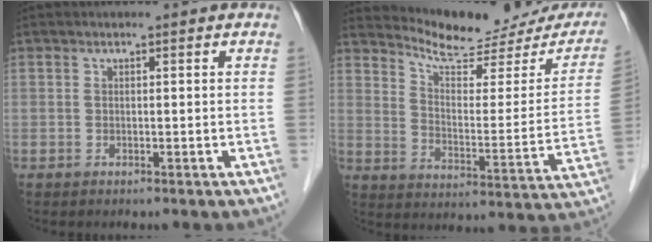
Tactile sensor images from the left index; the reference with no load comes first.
{"total": 17.7, "force": [16.4, 3.9, 5.4], "torque": [-0.069, -0.055, 0.207]}